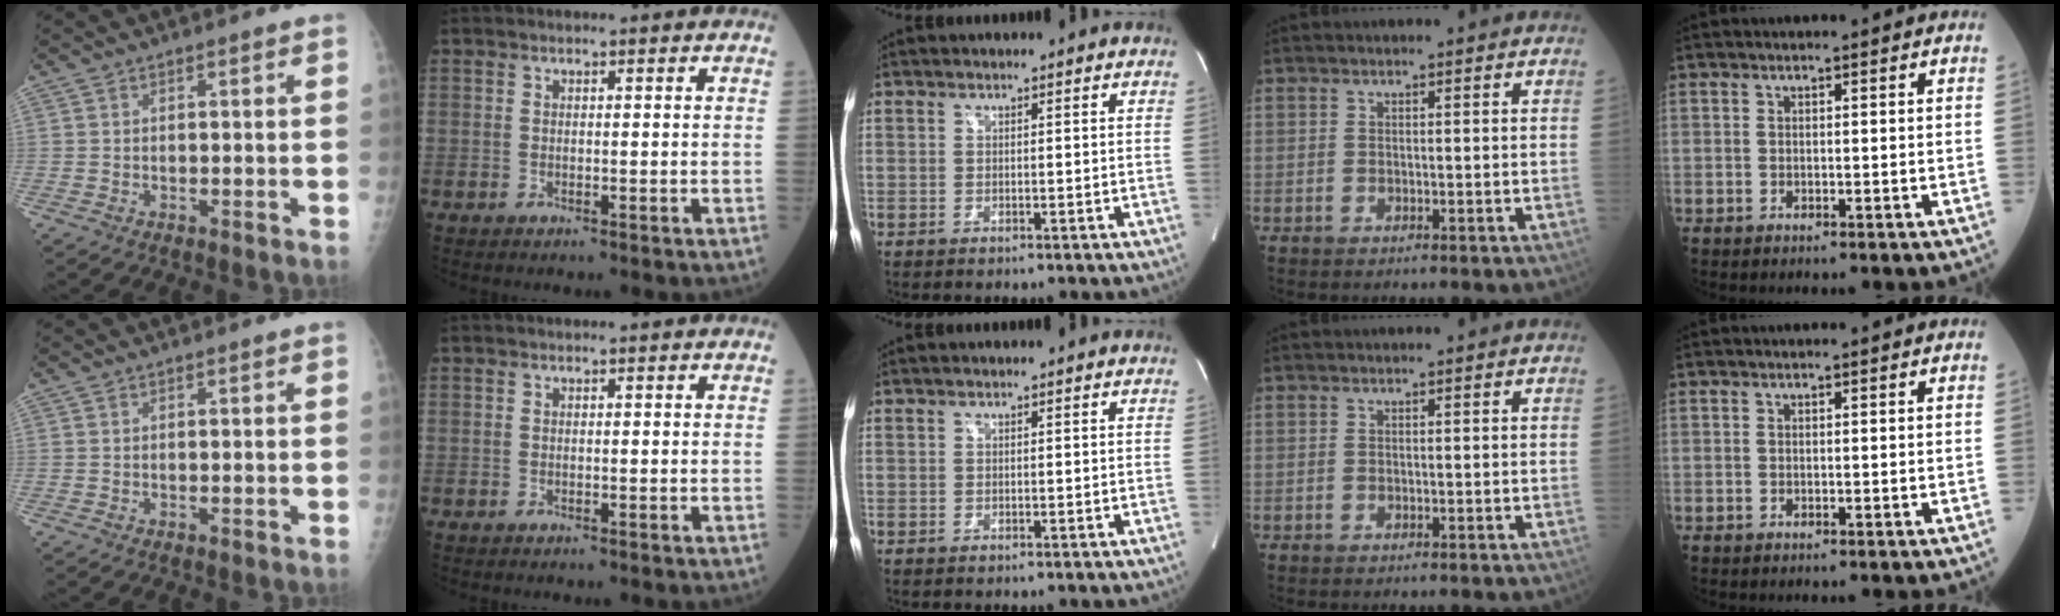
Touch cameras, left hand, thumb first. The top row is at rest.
{}